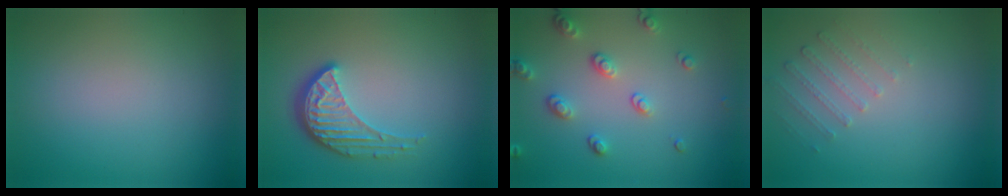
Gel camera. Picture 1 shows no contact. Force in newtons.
{"total": 4.3, "press": 3.3, "slide": 2.8}
{"total": 2.6, "press": 2.4, "slide": 0.9}
{"total": 1.3, "press": 0.9, "slide": 1.0}